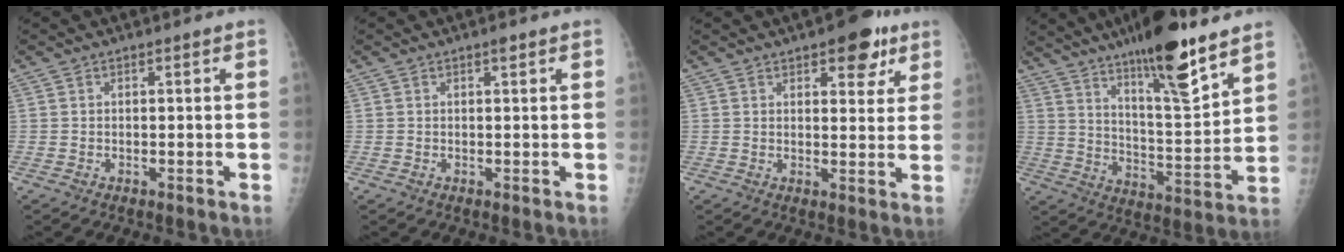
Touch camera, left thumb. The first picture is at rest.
{"total": 0.8, "force": [0.5, 0.2, 0.6], "torque": [-0.010, -0.001, 0.007]}
{"total": 7.8, "force": [4.5, 3.8, 5.2], "torque": [-0.035, -0.017, 0.054]}
{"total": 17.6, "force": [12.2, 3.1, 12.4], "torque": [-0.177, -0.076, 0.201]}